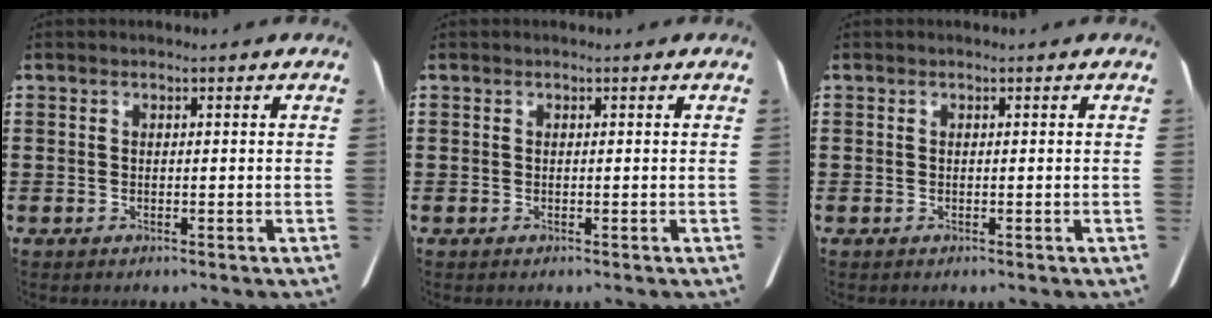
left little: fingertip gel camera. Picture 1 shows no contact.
{"total": 0.0}
{"total": 0.0}